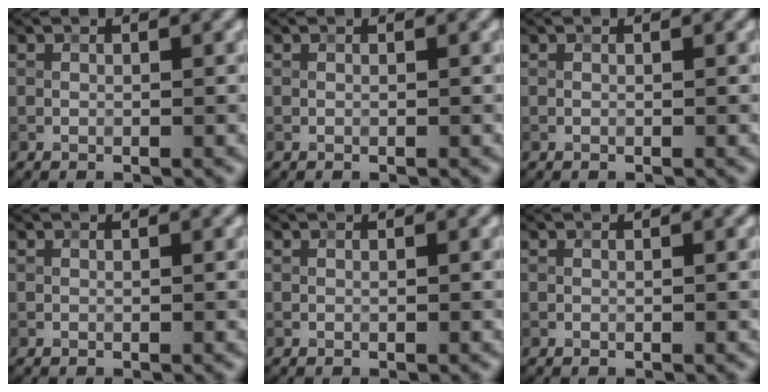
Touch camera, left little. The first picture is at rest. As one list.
[{"total": 0.0}, {"total": 0.0}, {"total": 0.0}, {"total": 0.0}, {"total": 0.0}]